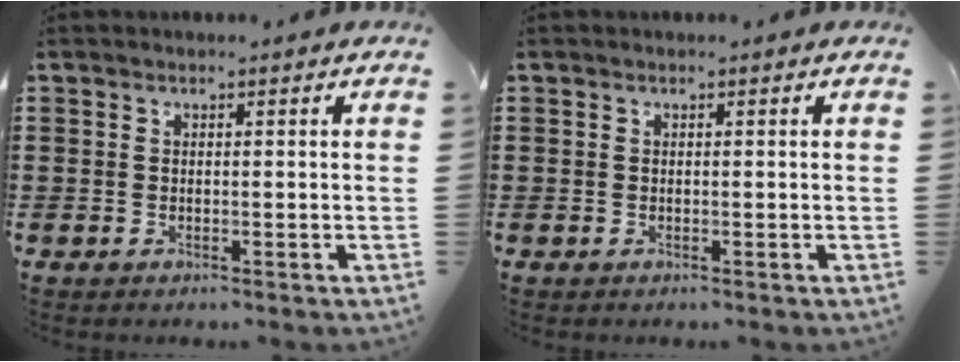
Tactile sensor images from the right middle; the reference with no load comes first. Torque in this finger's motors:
{"motor_torque": [0.00, 0.00, 0.00, 0.00]}